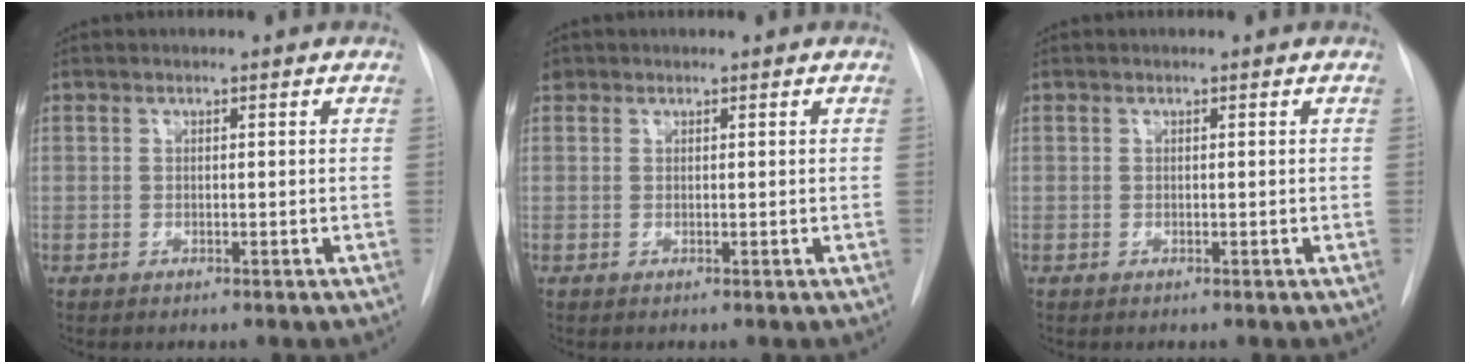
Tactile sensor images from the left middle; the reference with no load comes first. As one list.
[{"total": 0.8, "force": [0.5, 0.6, 0.0], "torque": [0.003, 0.011, 0.008]}, {"total": 0.0}]